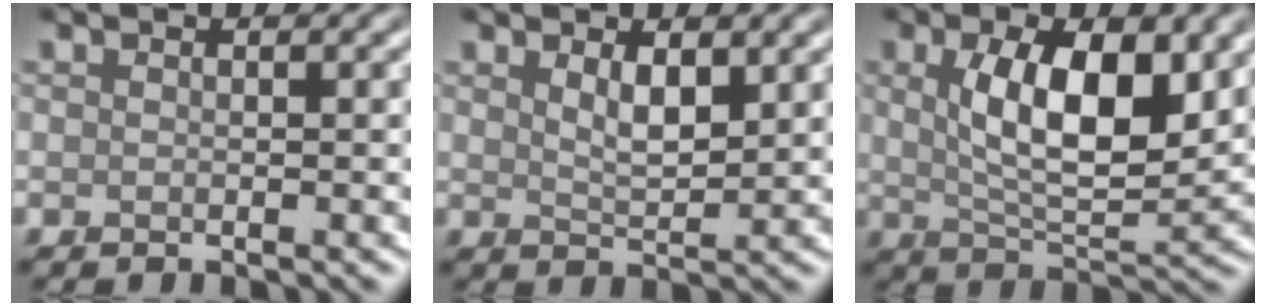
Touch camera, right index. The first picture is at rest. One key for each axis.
{"total": 2.2, "fx": 1.2, "fy": 0.6, "fz": 1.7, "tx": -0.032, "ty": -0.005, "tz": 0.025}
{"total": 8.4, "fx": 2.0, "fy": 3.6, "fz": 7.3, "tx": -0.130, "ty": -0.005, "tz": 0.041}